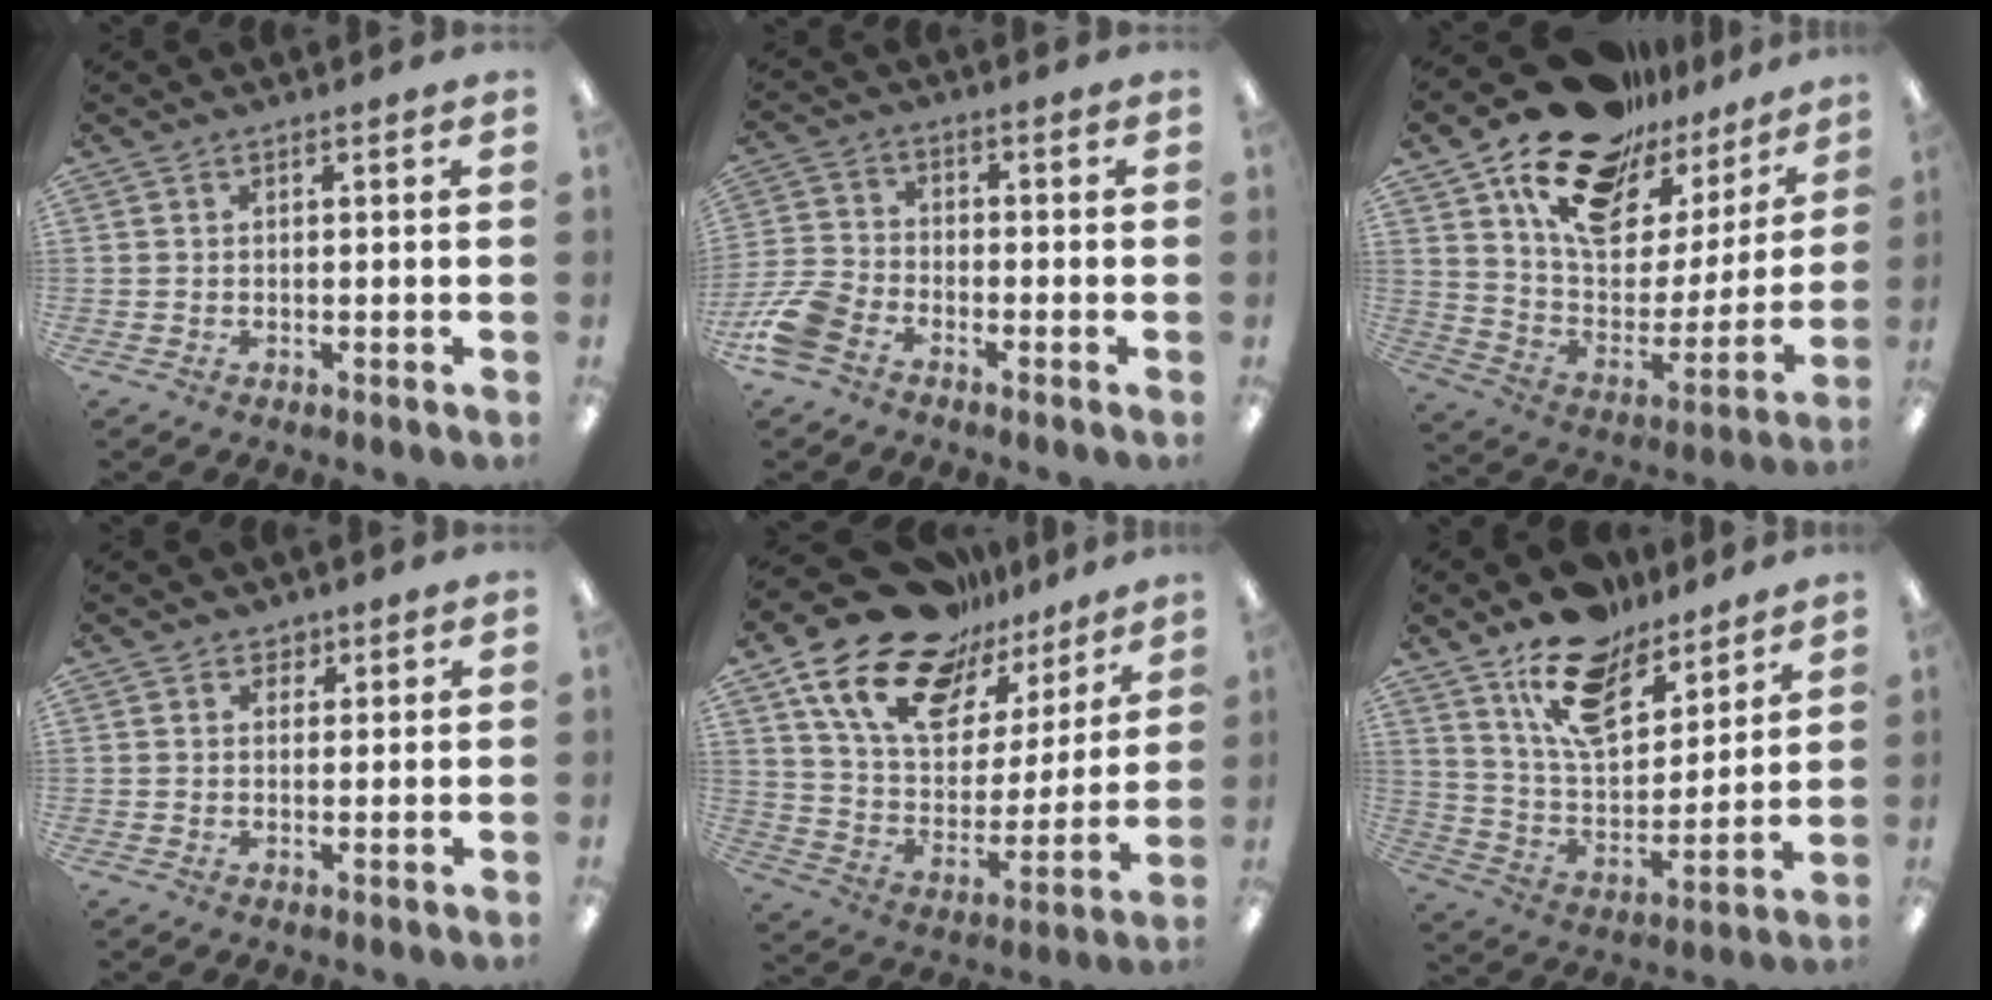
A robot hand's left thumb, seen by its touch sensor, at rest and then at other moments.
{"total": 9.3, "force": [-5.6, 5.4, 5.1], "torque": [-0.112, 0.023, -0.104]}
{"total": 21.5, "force": [15.0, 11.6, 10.2], "torque": [-0.168, -0.096, 0.264]}
{"total": 2.0, "force": [1.4, 1.4, 0.4], "torque": [-0.002, -0.002, 0.024]}
{"total": 20.5, "force": [14.9, 10.7, 9.1], "torque": [-0.175, -0.095, 0.265]}
{"total": 15.9, "force": [12.2, 7.2, 7.3], "torque": [-0.135, -0.068, 0.220]}